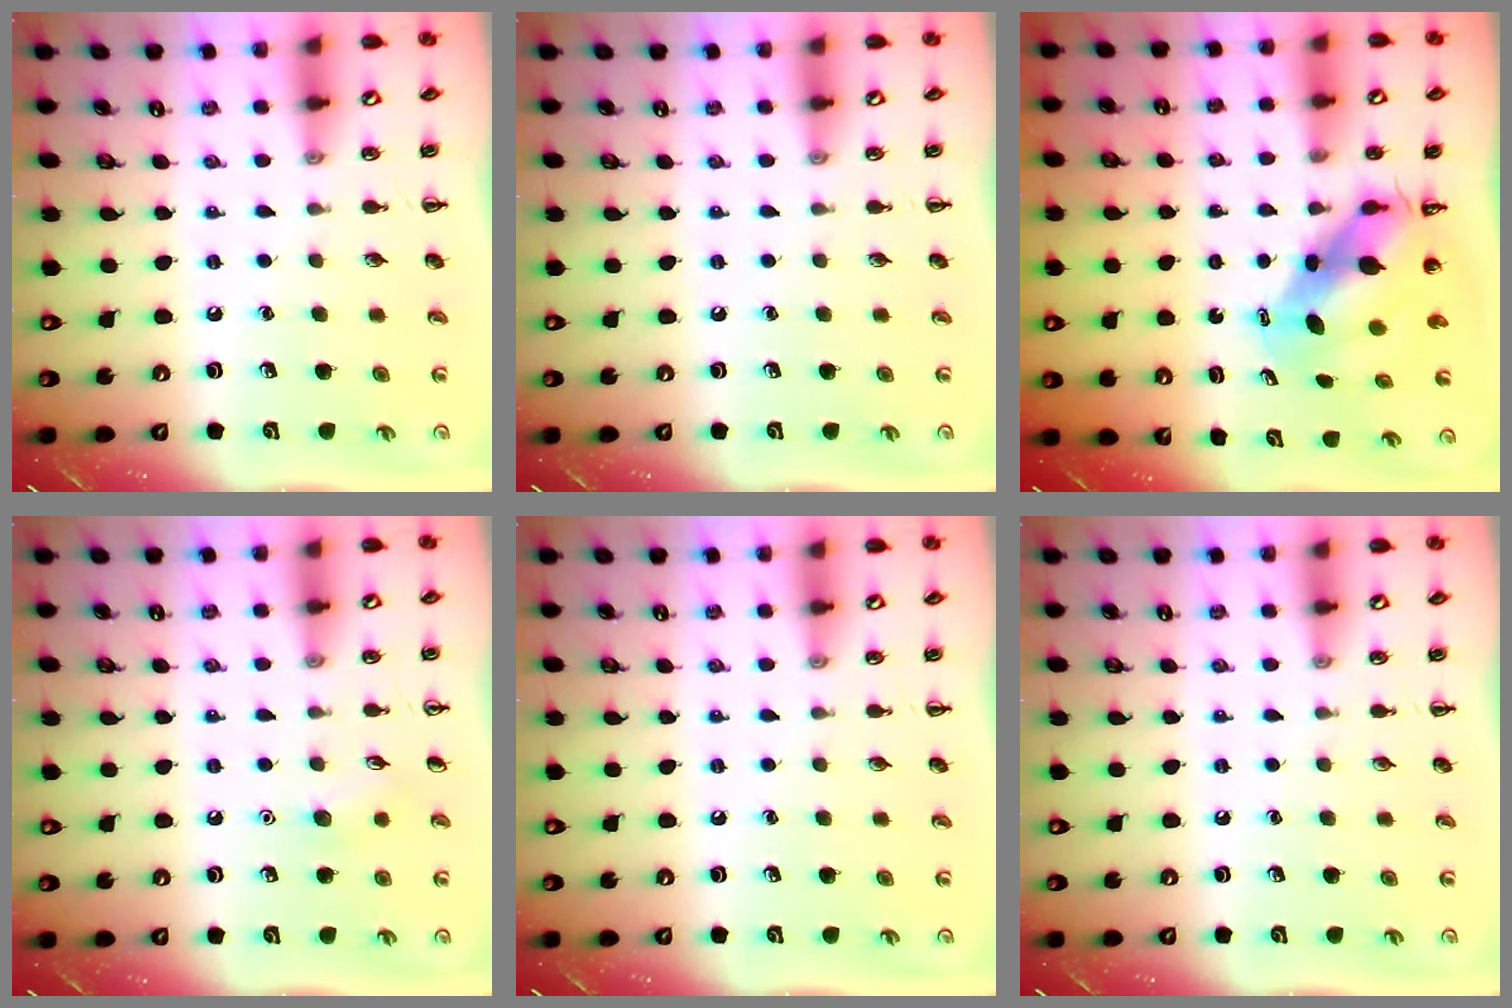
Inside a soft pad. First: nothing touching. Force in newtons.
{"total": 0.0}
{"total": 6.4, "press": 6.2, "slide": 1.8}
{"total": 5.8, "press": 5.6, "slide": 1.4}
{"total": 0.0}
{"total": 0.0}